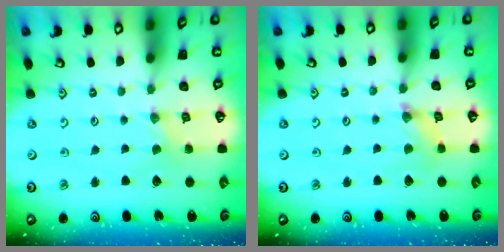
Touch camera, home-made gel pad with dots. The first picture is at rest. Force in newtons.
{"total": 1.7, "press": 1.7, "slide": 0.3}